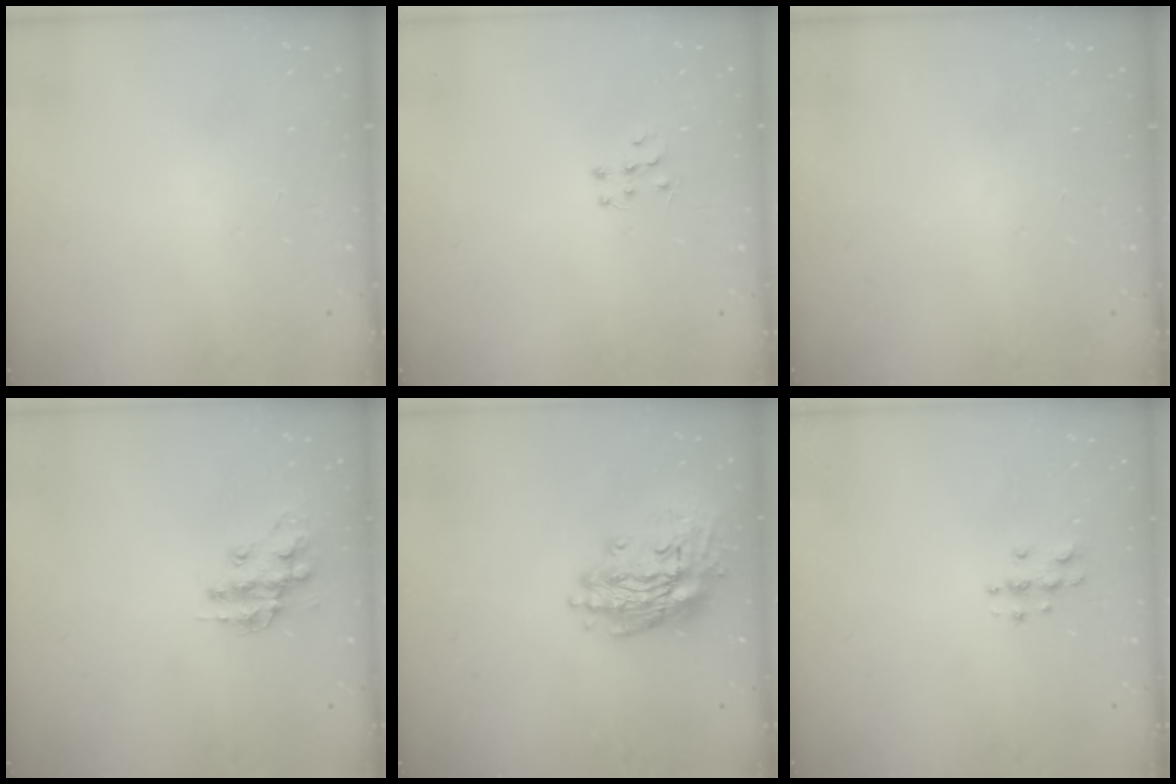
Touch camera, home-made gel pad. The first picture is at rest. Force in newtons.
{"total": 6.2, "press": 6.2, "slide": 0.4}
{"total": 0.0}
{"total": 12.5, "press": 12.5, "slide": 0.9}
{"total": 16.4, "press": 16.2, "slide": 2.5}
{"total": 4.5, "press": 4.5, "slide": 0.5}